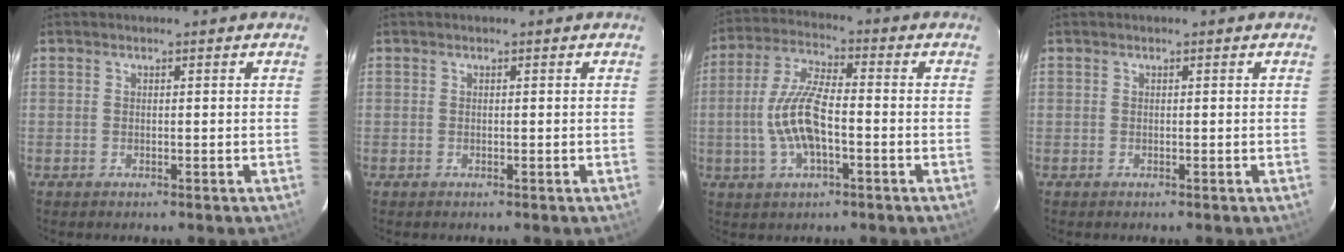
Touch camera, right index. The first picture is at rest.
{"total": 0.0}
{"total": 11.0, "force": [-2.4, 3.6, 10.1], "torque": [-0.208, 0.004, -0.044]}
{"total": 0.0}